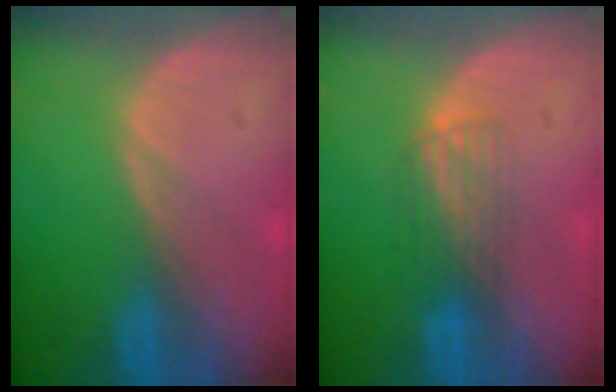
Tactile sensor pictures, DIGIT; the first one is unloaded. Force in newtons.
{"total": 3.2, "press": 3.0, "slide": 1.2}